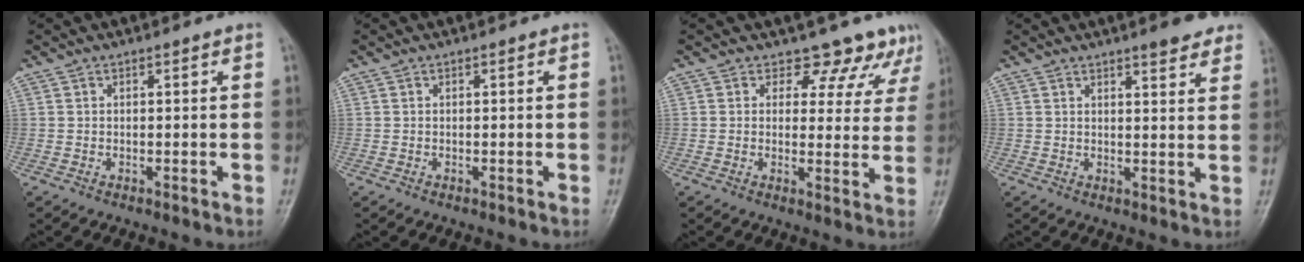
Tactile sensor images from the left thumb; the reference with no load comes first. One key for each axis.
{"total": 0.0}
{"total": 8.8, "fx": 7.4, "fy": 4.8, "fz": 0.7, "tx": 0.044, "ty": -0.036, "tz": 0.063}
{"total": 5.9, "fx": 4.6, "fy": 1.2, "fz": 3.5, "tx": -0.027, "ty": -0.021, "tz": 0.052}